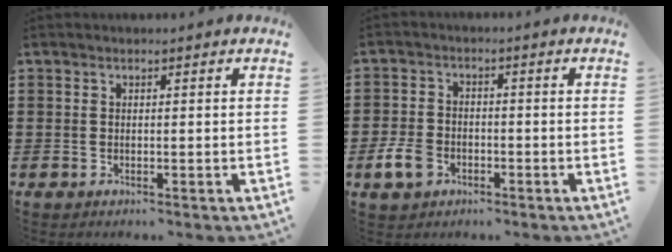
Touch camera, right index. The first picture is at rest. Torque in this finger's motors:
{"motor_torque": [2.14, 0.00, -0.02, -0.21]}